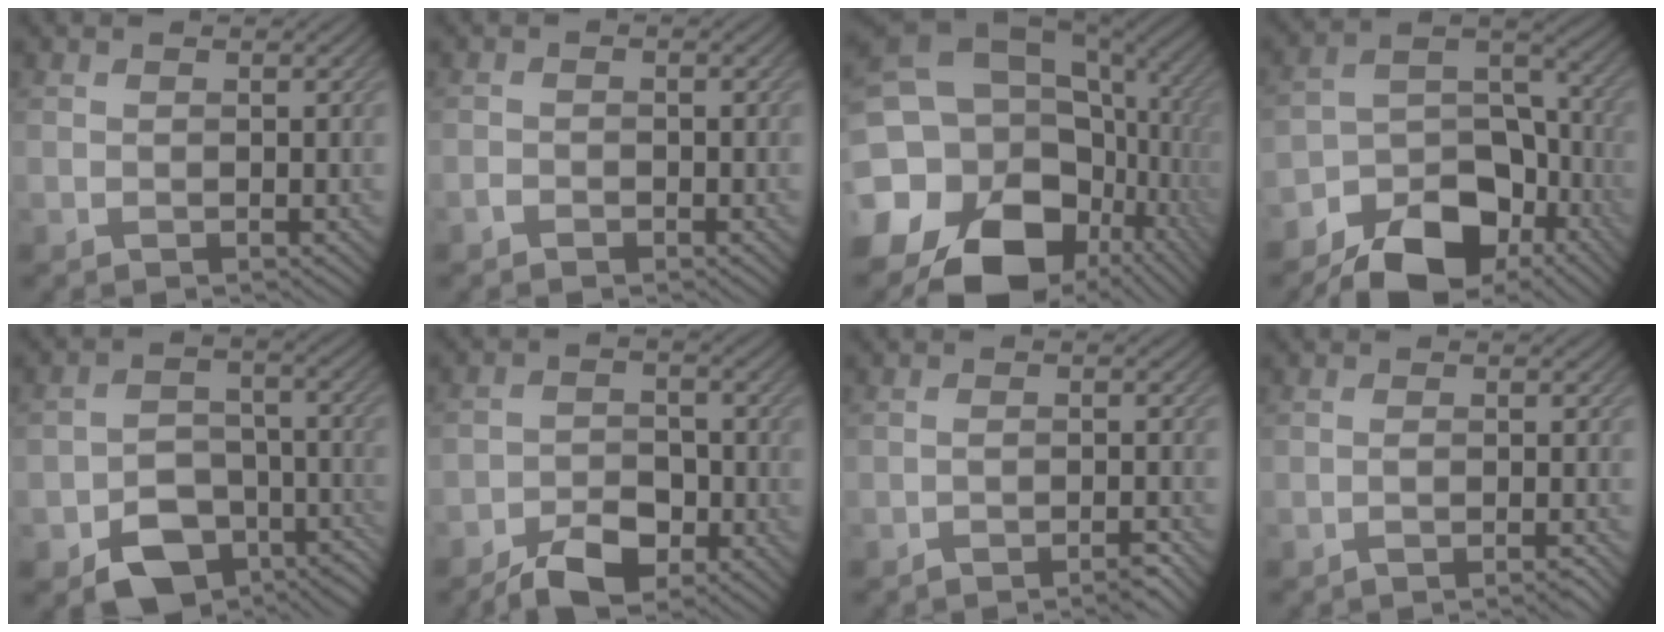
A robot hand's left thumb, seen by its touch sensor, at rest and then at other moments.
{"total": 1.2, "force": [-0.9, 0.7, 0.4], "torque": [-0.008, 0.001, -0.020]}
{"total": 20.0, "force": [-4.5, 15.5, 11.7], "torque": [-0.244, -0.034, -0.044]}
{"total": 15.1, "force": [-10.3, 8.0, 7.7], "torque": [-0.146, -0.023, -0.172]}
{"total": 10.4, "force": [-5.9, 6.5, 5.5], "torque": [-0.097, -0.028, -0.102]}
{"total": 6.4, "force": [-4.4, 3.3, 3.3], "torque": [-0.055, 0.000, -0.086]}
{"total": 2.6, "force": [-2.1, 0.3, 1.5], "torque": [-0.024, 0.006, -0.041]}
{"total": 1.9, "force": [-1.2, 0.3, 1.4], "torque": [-0.025, 0.005, -0.026]}